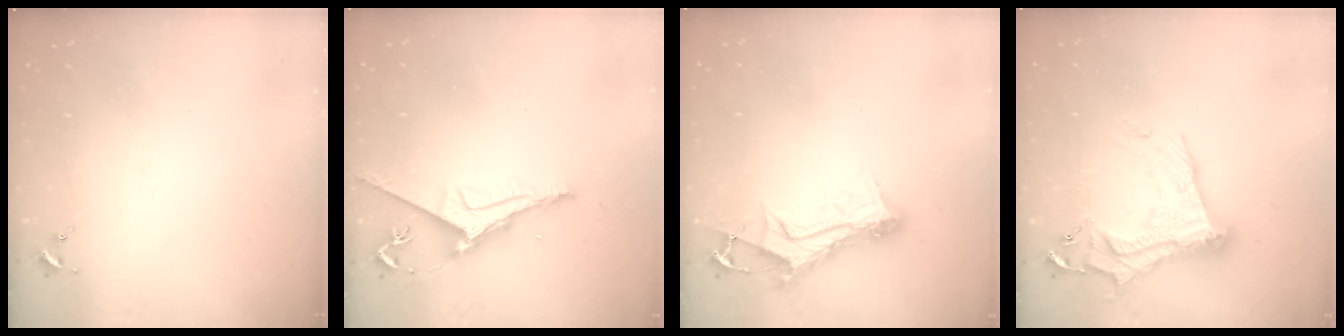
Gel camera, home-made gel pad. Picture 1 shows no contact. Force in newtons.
{"total": 9.2, "press": 9.2, "slide": 0.3}
{"total": 12.7, "press": 12.6, "slide": 1.1}
{"total": 20.5, "press": 20.4, "slide": 1.6}